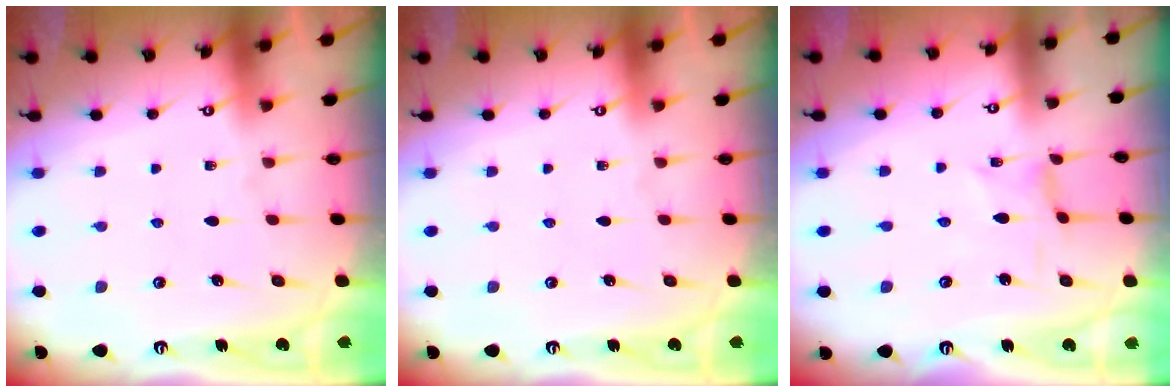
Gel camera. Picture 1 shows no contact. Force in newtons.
{"total": 0.0}
{"total": 0.0}